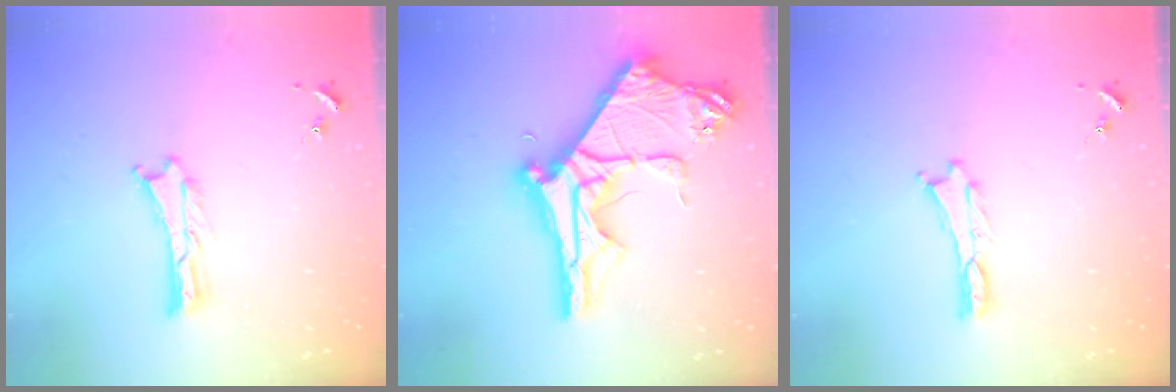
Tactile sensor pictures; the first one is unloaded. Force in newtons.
{"total": 11.6, "press": 11.6, "slide": 1.2}
{"total": 0.0}